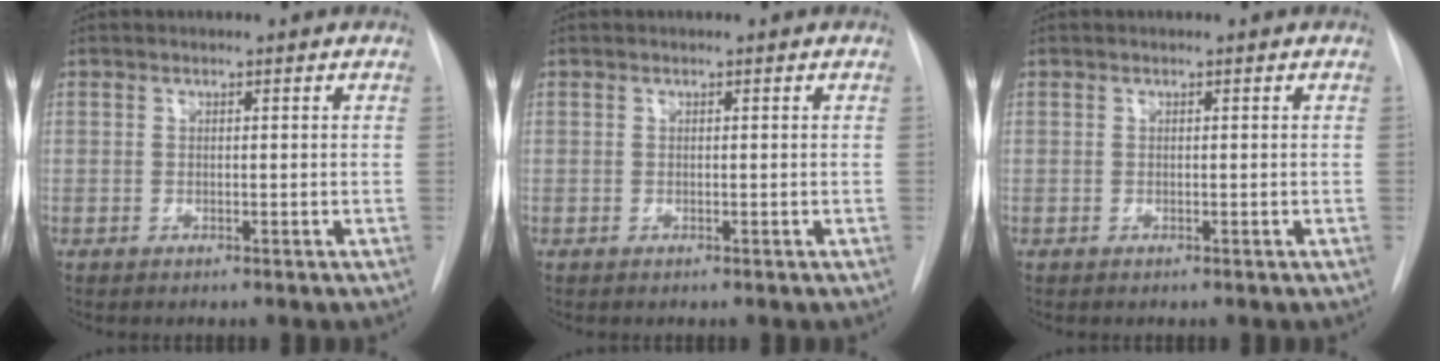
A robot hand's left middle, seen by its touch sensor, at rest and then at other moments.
{"total": 0.0}
{"total": 0.0}